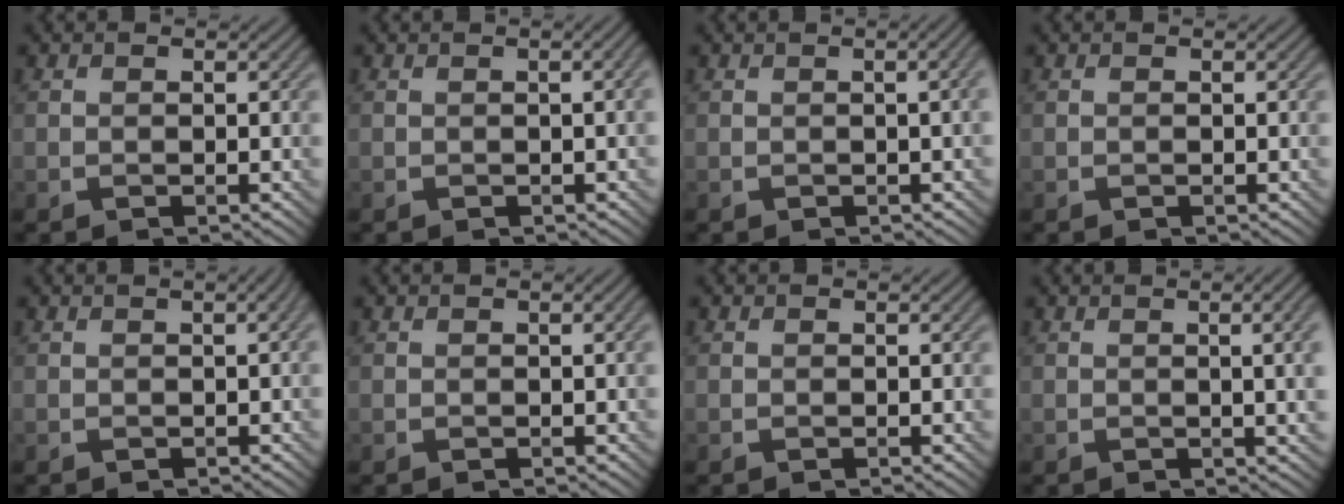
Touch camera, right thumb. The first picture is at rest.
{"total": 1.6, "force": [0.1, 0.2, 1.6], "torque": [-0.020, 0.006, -0.002]}
{"total": 2.1, "force": [0.1, 0.4, 2.1], "torque": [-0.024, 0.008, -0.002]}
{"total": 0.0}
{"total": 1.6, "force": [0.4, 0.3, 1.5], "torque": [-0.020, 0.006, 0.000]}
{"total": 0.8, "force": [0.1, 0.0, 0.8], "torque": [-0.013, 0.005, 0.000]}
{"total": 0.0}
{"total": 5.2, "force": [0.4, 1.2, 5.0], "torque": [-0.064, 0.011, 0.006]}